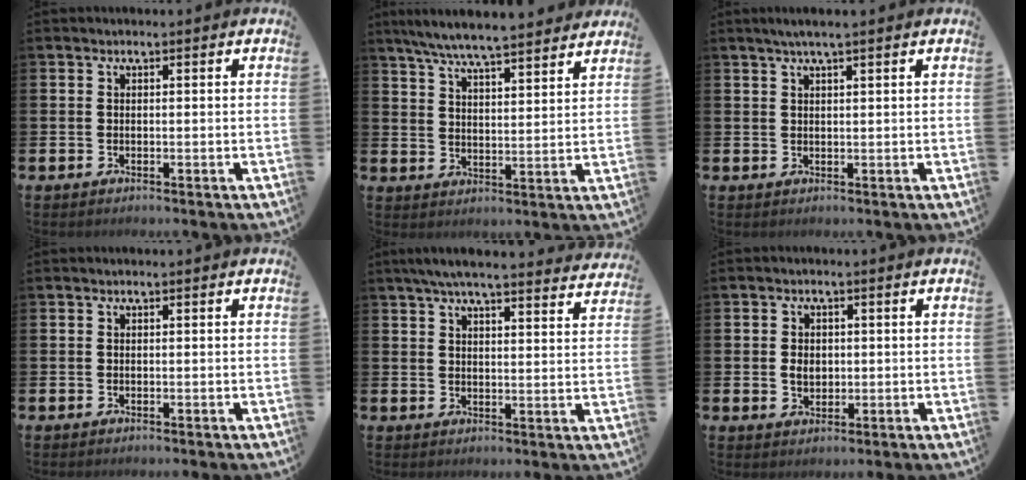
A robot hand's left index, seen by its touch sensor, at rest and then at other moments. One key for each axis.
{"total": 7.0, "fx": 6.7, "fy": 0.2, "fz": 2.1, "tx": -0.057, "ty": -0.038, "tz": 0.118}
{"total": 2.3, "fx": 1.7, "fy": 0.0, "fz": 1.5, "tx": -0.022, "ty": 0.000, "tz": 0.029}
{"total": 0.0}
{"total": 6.0, "fx": 5.6, "fy": 0.4, "fz": 2.2, "tx": -0.054, "ty": -0.023, "tz": 0.099}
{"total": 2.5, "fx": 0.2, "fy": 2.0, "fz": 1.6, "tx": -0.014, "ty": 0.001, "tz": -0.002}